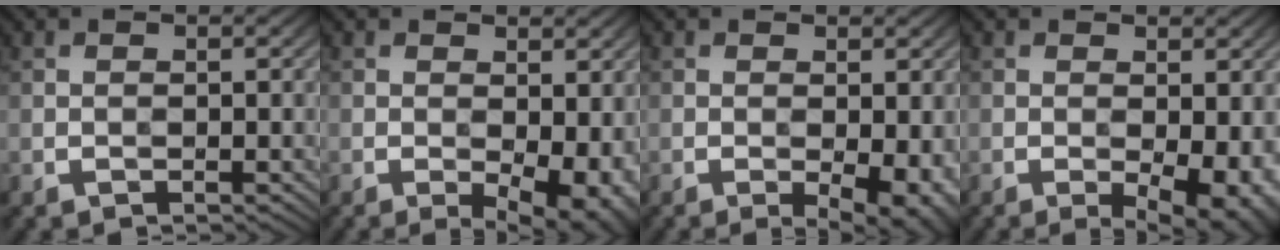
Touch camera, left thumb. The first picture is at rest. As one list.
[{"total": 7.4, "force": [-1.5, 3.3, 6.4], "torque": [-0.090, -0.010, -0.015]}, {"total": 4.9, "force": [-1.3, 1.7, 4.4], "torque": [-0.061, -0.011, -0.015]}, {"total": 6.3, "force": [-1.6, 2.5, 5.6], "torque": [-0.082, -0.013, -0.015]}]